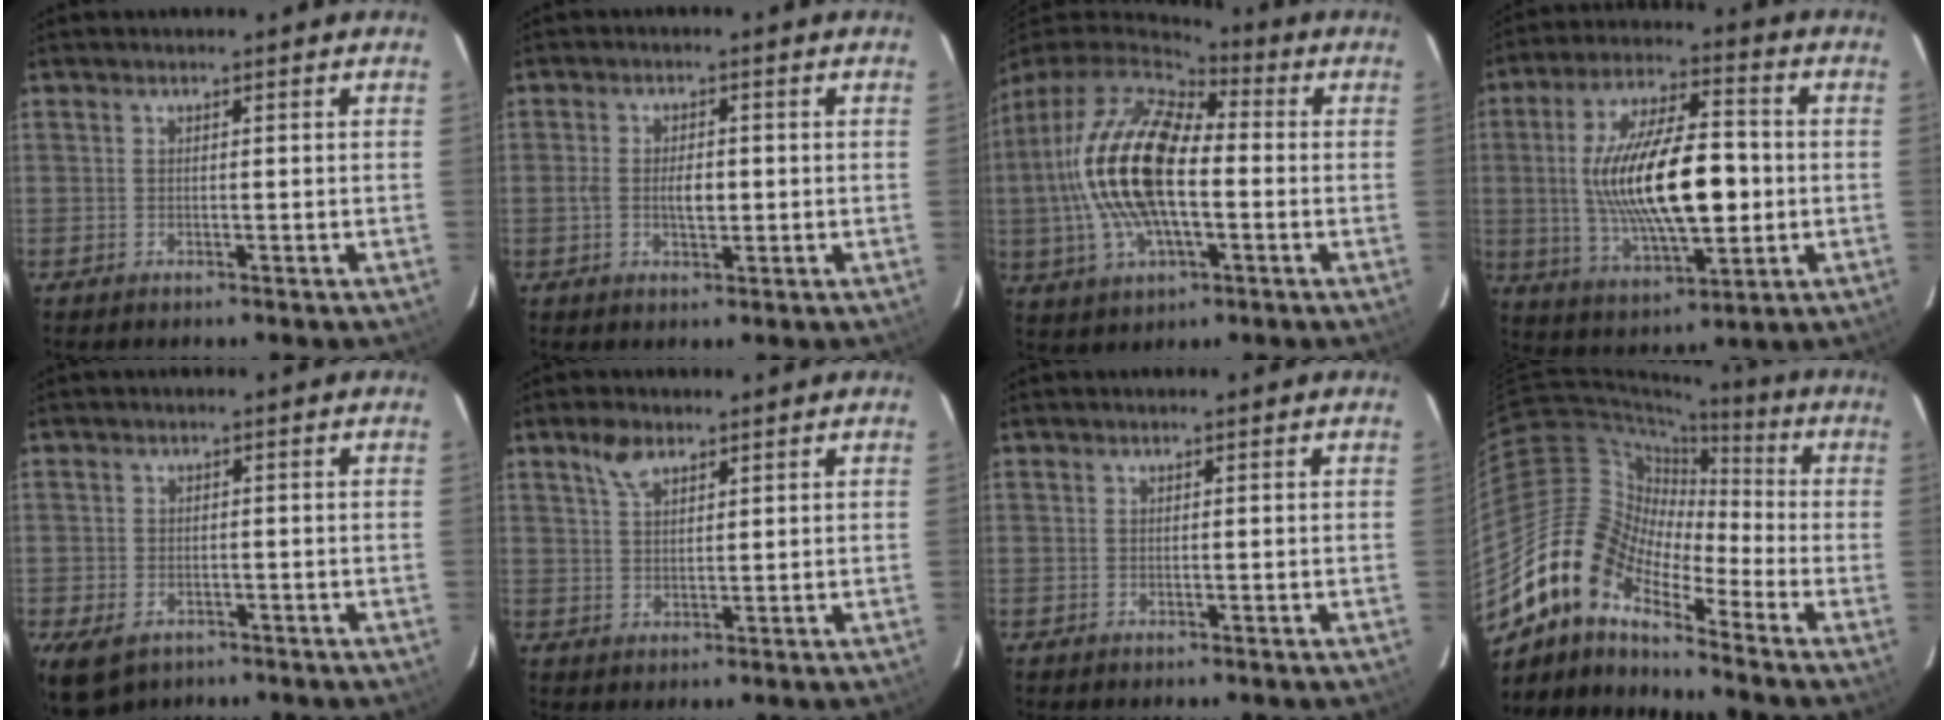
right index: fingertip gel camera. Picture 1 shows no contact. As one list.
[{"total": 4.1, "force": [-0.4, 2.0, 3.6], "torque": [-0.069, 0.002, -0.007]}, {"total": 20.1, "force": [-0.8, 9.5, 17.7], "torque": [-0.359, 0.003, -0.019]}, {"total": 19.9, "force": [-0.5, 7.6, 18.4], "torque": [-0.336, 0.005, 0.001]}, {"total": 6.7, "force": [-3.8, 4.4, 3.3], "torque": [-0.079, -0.019, -0.059]}, {"total": 4.0, "force": [2.6, 2.0, 2.3], "torque": [-0.043, 0.009, 0.051]}, {"total": 0.0}, {"total": 14.9, "force": [-10.6, 6.3, 8.4], "torque": [-0.144, 0.004, -0.221]}]